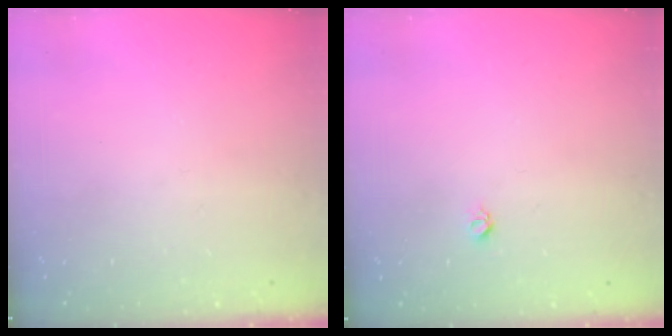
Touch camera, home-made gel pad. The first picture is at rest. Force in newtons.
{"total": 3.0, "press": 2.9, "slide": 0.4}